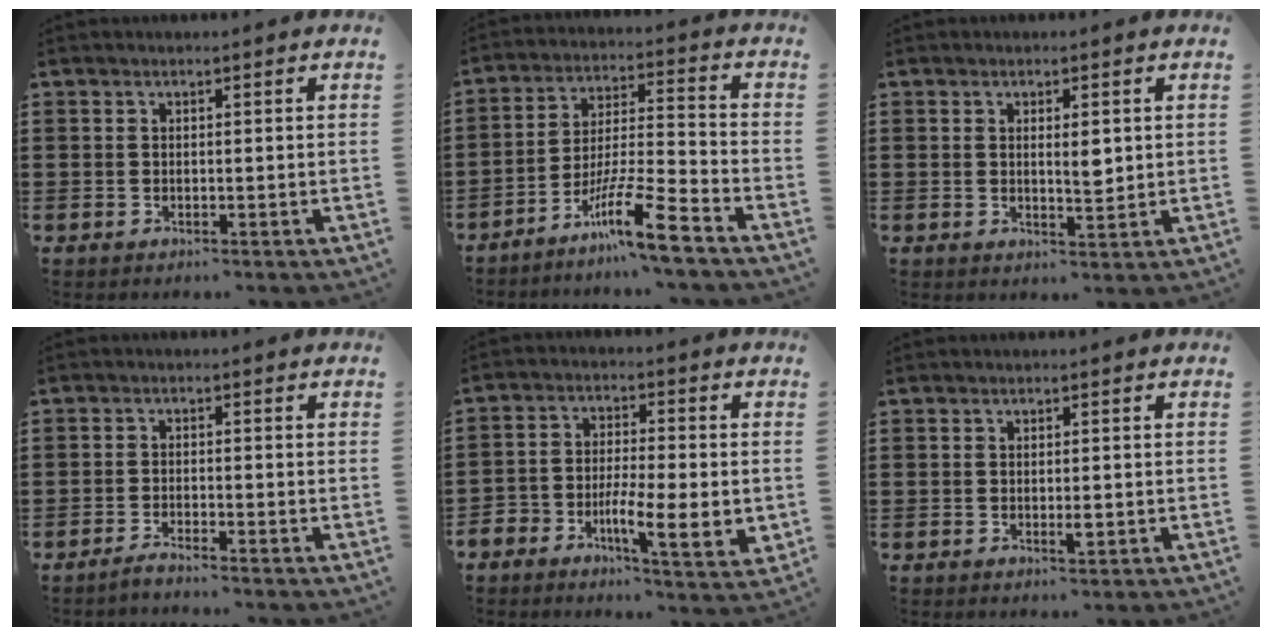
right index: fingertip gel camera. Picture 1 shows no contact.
{"total": 11.1, "force": [-7.8, 0.8, 7.8], "torque": [-0.141, 0.008, -0.151]}
{"total": 2.9, "force": [0.6, 0.9, 2.7], "torque": [-0.045, 0.000, 0.006]}
{"total": 1.7, "force": [-1.5, -0.2, 0.6], "torque": [-0.010, 0.000, -0.029]}
{"total": 7.2, "force": [-2.7, 2.4, 6.3], "torque": [-0.106, -0.008, -0.048]}
{"total": 1.6, "force": [-0.3, 0.4, 1.6], "torque": [-0.035, -0.005, -0.007]}